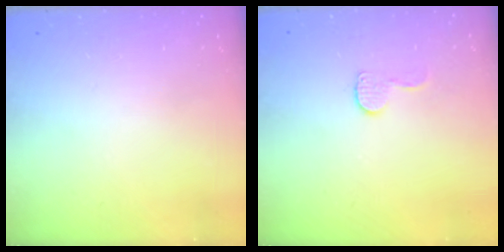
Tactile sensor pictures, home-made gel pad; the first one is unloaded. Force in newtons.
{"total": 6.0, "press": 5.9, "slide": 0.5}